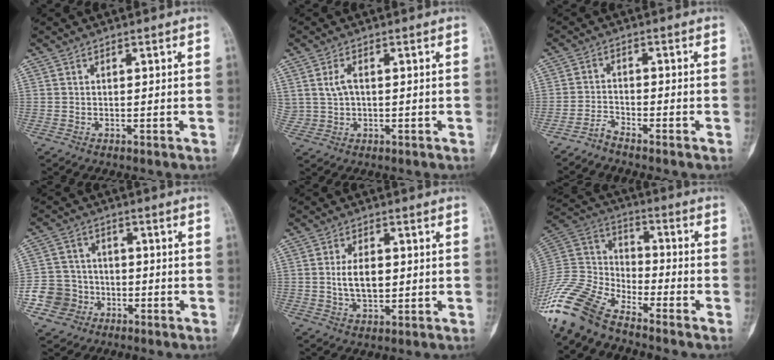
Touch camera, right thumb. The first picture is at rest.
{"total": 3.5, "force": [0.8, 2.3, 2.5], "torque": [-0.046, 0.000, 0.019]}
{"total": 2.4, "force": [-2.4, 0.0, 0.3], "torque": [-0.008, 0.004, -0.053]}
{"total": 8.7, "force": [-3.5, 7.8, 1.5], "torque": [-0.005, 0.024, -0.062]}
{"total": 6.4, "force": [0.3, 3.8, 5.1], "torque": [-0.083, -0.003, 0.008]}
{"total": 15.9, "force": [-12.8, 6.5, 6.8], "torque": [-0.134, 0.068, -0.258]}